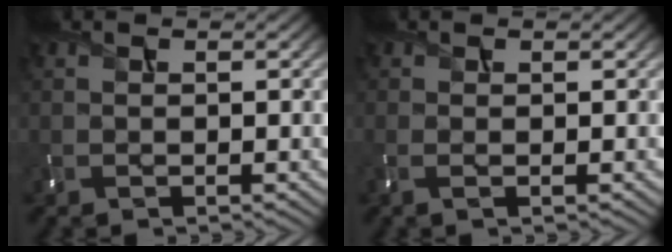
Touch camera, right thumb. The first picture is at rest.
{"total": 0.9, "force": [-0.2, 0.1, 0.9], "torque": [-0.023, -0.005, -0.005]}